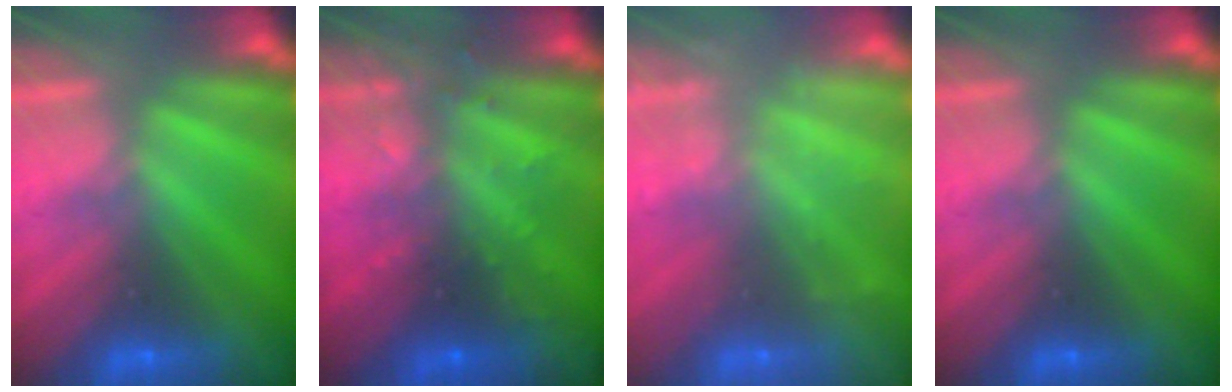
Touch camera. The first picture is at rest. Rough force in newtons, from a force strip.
{"total": 3.1}
{"total": 2.3}
{"total": 0.0}